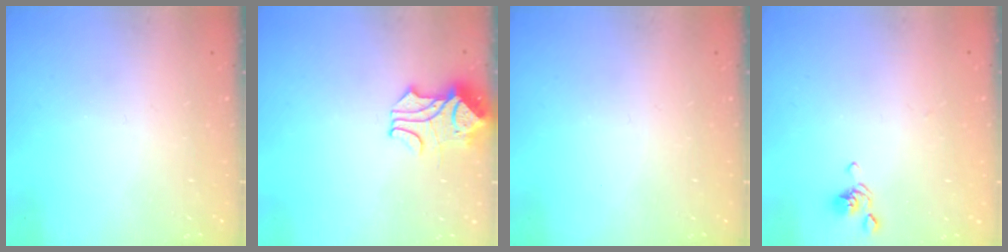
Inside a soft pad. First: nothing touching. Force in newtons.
{"total": 1.5, "press": 1.2, "slide": 1.0}
{"total": 0.0}
{"total": 2.6, "press": 2.5, "slide": 0.4}